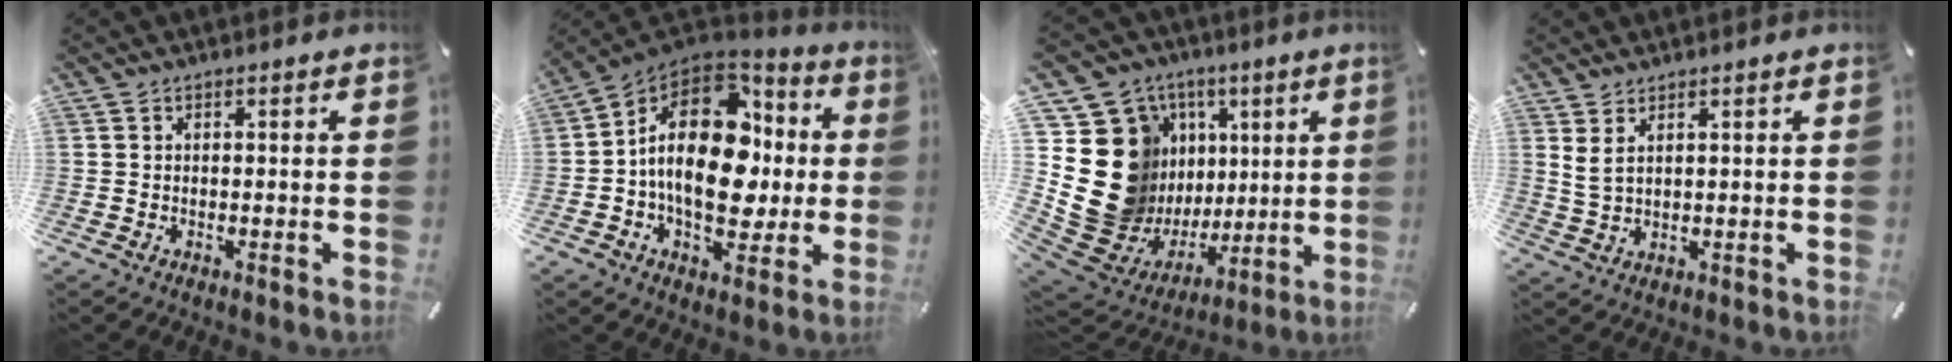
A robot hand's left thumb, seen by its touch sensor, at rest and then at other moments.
{"total": 22.5, "force": [1.2, 14.6, 17.1], "torque": [-0.298, -0.001, 0.023]}
{"total": 22.2, "force": [3.2, 19.7, 9.7], "torque": [-0.164, -0.057, 0.111]}
{"total": 3.3, "force": [2.1, 1.0, 2.4], "torque": [-0.059, -0.006, 0.037]}